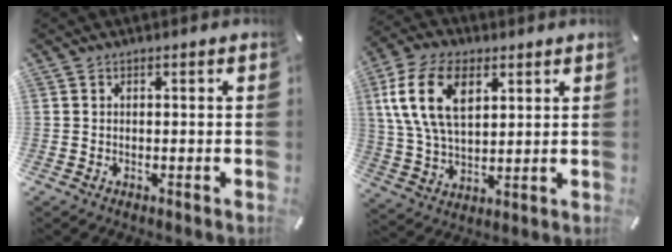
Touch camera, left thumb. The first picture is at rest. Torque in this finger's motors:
{"motor_torque": [0.70, 0.47, 1.97, -0.80, 0.28]}